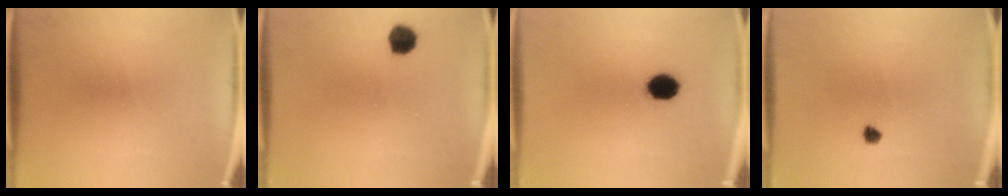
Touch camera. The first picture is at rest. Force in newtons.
{"total": 4.2}
{"total": 6.2}
{"total": 1.3}